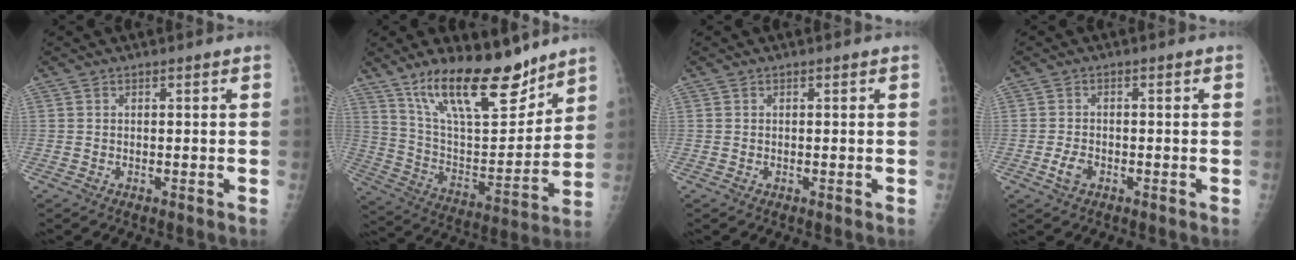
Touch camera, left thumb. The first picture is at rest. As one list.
[{"total": 21.3, "force": [15.1, 7.5, 12.9], "torque": [-0.177, -0.080, 0.266]}, {"total": 0.0}, {"total": 2.9, "force": [-1.2, 1.9, 1.8], "torque": [-0.035, 0.005, -0.022]}]